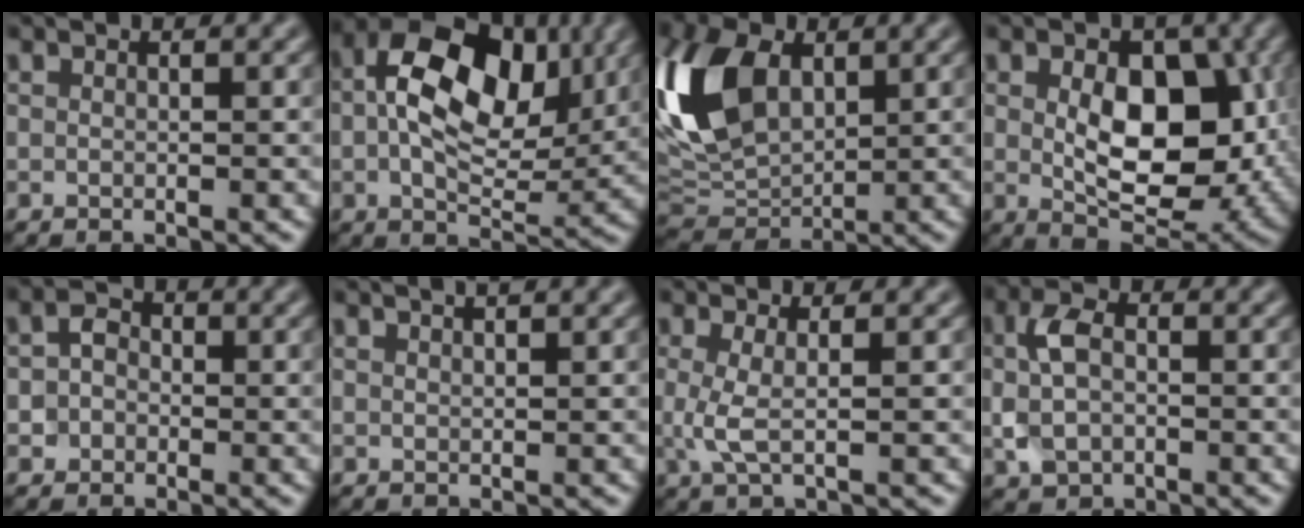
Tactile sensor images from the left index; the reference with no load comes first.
{"total": 11.4, "force": [2.1, 6.8, 8.9], "torque": [-0.148, 0.009, 0.028]}
{"total": 10.6, "force": [2.2, 6.8, 7.9], "torque": [-0.195, 0.015, 0.031]}
{"total": 10.0, "force": [0.3, 6.0, 7.9], "torque": [-0.120, -0.011, 0.011]}
{"total": 2.0, "force": [-0.4, 1.8, 0.9], "torque": [-0.009, 0.004, -0.013]}
{"total": 2.1, "force": [1.5, 0.7, 1.3], "torque": [0.001, 0.002, 0.003]}
{"total": 2.4, "force": [0.1, 0.6, 2.3], "torque": [-0.056, -0.002, 0.001]}
{"total": 4.2, "force": [0.0, 2.9, 3.0], "torque": [-0.065, 0.001, -0.003]}